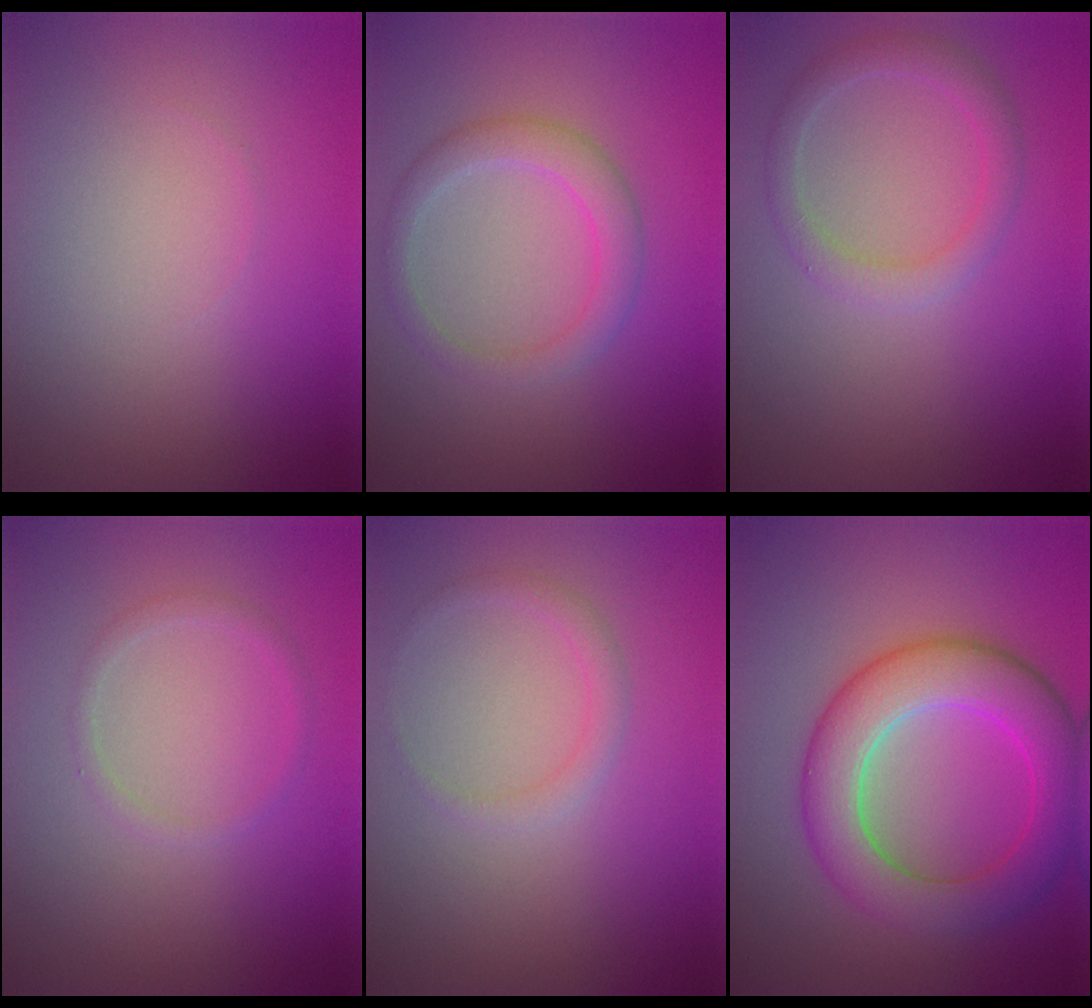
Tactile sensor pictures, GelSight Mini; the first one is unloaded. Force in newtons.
{"total": 2.9, "press": 2.9, "slide": 0.1}
{"total": 2.3, "press": 2.3, "slide": 0.1}
{"total": 1.0, "press": 1.0, "slide": 0.1}
{"total": 1.3, "press": 1.3, "slide": 0.1}
{"total": 7.5, "press": 7.5, "slide": 0.3}